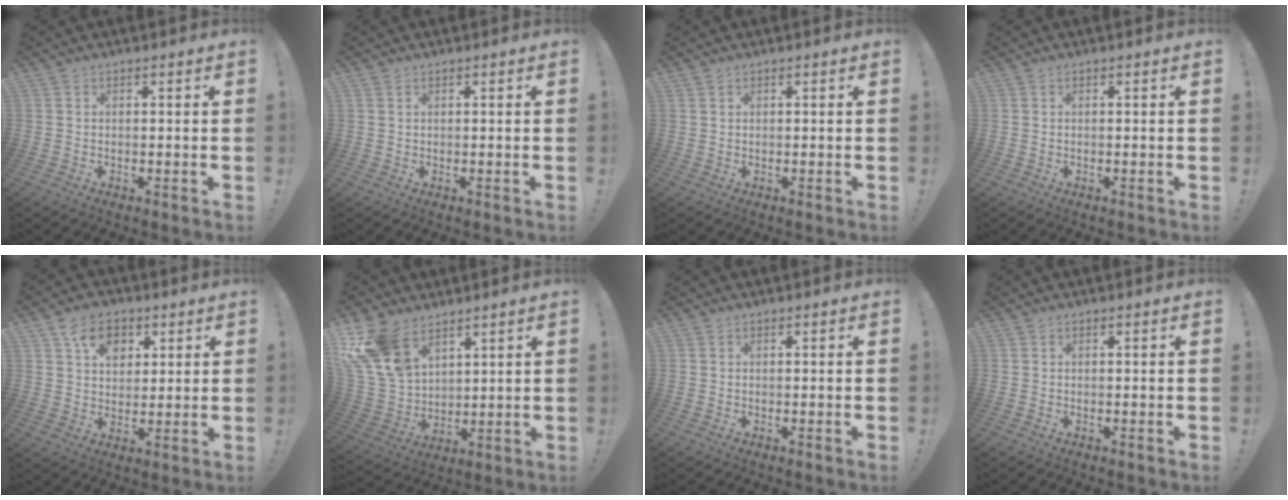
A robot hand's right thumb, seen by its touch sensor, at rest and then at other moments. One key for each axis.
{"total": 0.8, "fx": 0.5, "fy": 0.5, "fz": 0.2, "tx": -0.005, "ty": 0.001, "tz": 0.011}
{"total": 0.7, "fx": 0.5, "fy": 0.5, "fz": 0.0, "tx": 0.006, "ty": -0.003, "tz": 0.008}
{"total": 0.0}
{"total": 9.6, "fx": 4.6, "fy": 7.0, "fz": 4.7, "tx": -0.065, "ty": -0.016, "tz": 0.086}
{"total": 16.4, "fx": 10.2, "fy": 9.7, "fz": 8.3, "tx": -0.171, "ty": -0.060, "tz": 0.197}
{"total": 0.0}
{"total": 0.0}